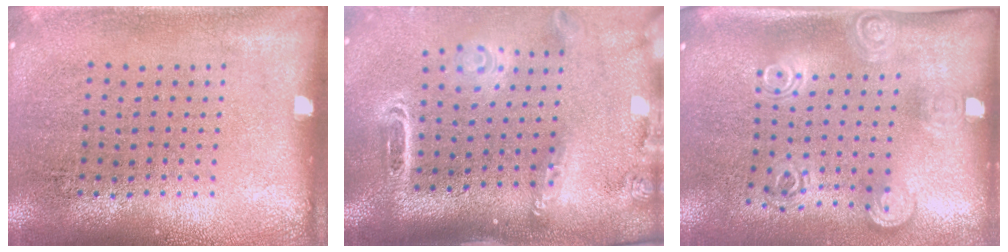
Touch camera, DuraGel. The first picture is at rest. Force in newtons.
{"total": 2.6, "press": 1.9, "slide": 1.8}
{"total": 1.8, "press": 1.3, "slide": 1.2}